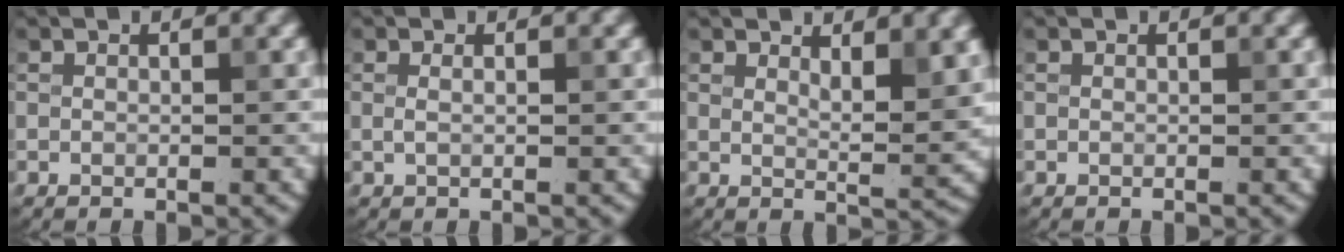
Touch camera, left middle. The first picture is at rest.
{"total": 0.6, "force": [0.2, 0.2, 0.6], "torque": [-0.013, 0.001, 0.001]}
{"total": 4.1, "force": [2.5, 1.2, 3.0], "torque": [-0.041, -0.007, 0.041]}
{"total": 0.0}